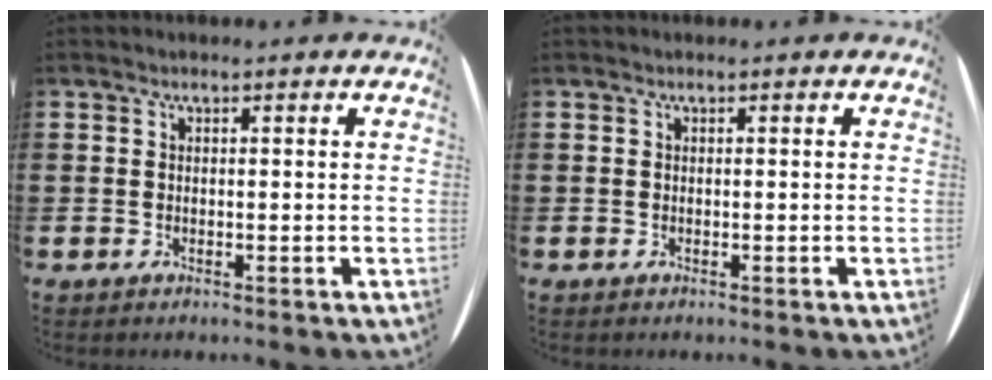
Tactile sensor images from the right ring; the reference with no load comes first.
{"total": 0.0}